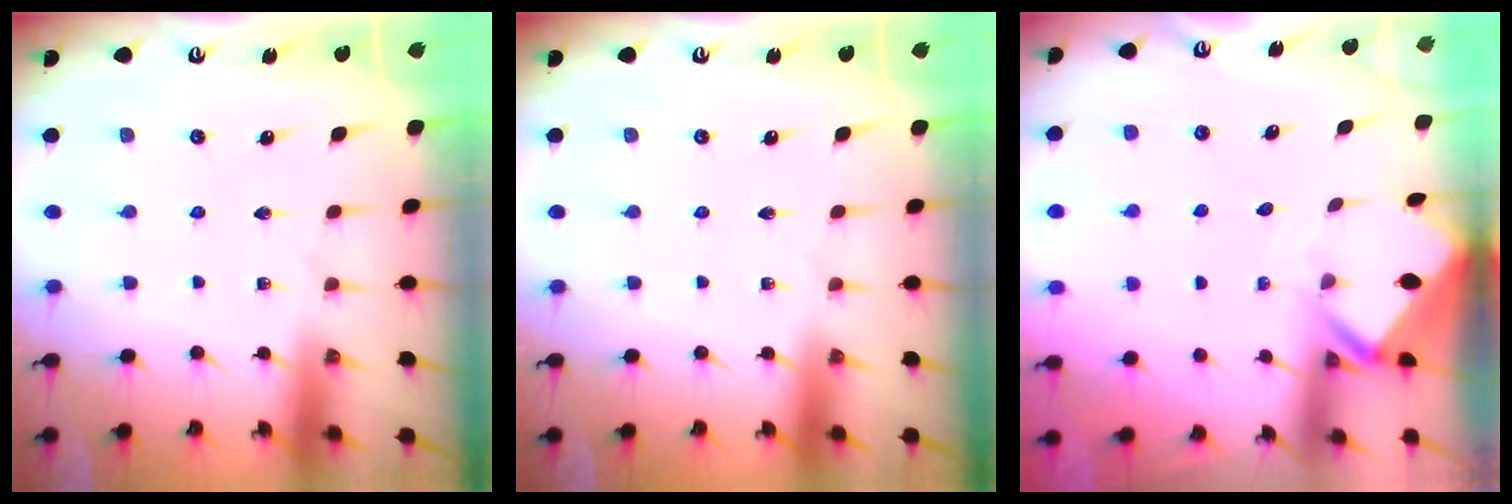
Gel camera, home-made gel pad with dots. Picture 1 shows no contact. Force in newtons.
{"total": 0.0}
{"total": 2.7, "press": 2.7, "slide": 0.2}